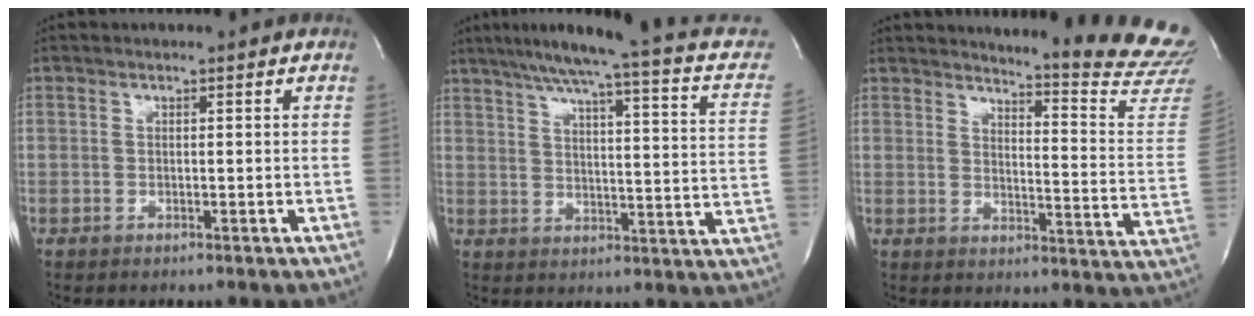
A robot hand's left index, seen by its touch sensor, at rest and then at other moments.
{"total": 20.5, "force": [16.1, 1.6, 12.7], "torque": [-0.186, -0.019, 0.187]}
{"total": 18.8, "force": [18.2, -0.6, 4.8], "torque": [-0.066, -0.161, 0.196]}